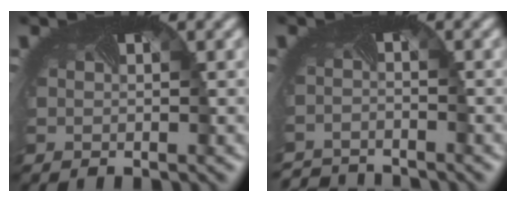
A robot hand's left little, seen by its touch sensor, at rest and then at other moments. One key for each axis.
{"total": 3.2, "fx": -3.2, "fy": -0.1, "fz": -0.4, "tx": -0.001, "ty": -0.019, "tz": -0.058}